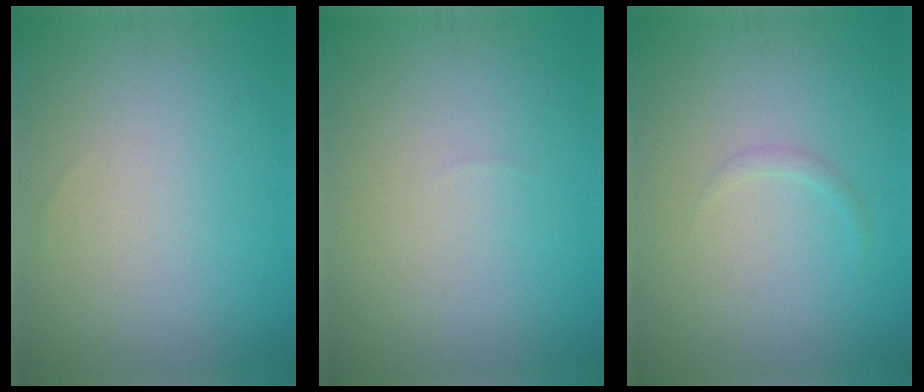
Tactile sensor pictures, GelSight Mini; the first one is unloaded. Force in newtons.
{"total": 0.0}
{"total": 0.7, "press": 0.7, "slide": 0.1}